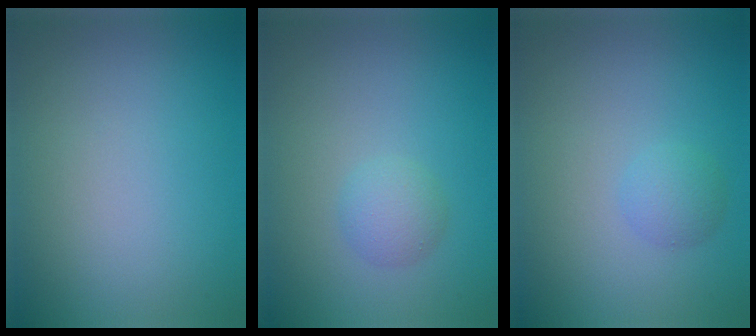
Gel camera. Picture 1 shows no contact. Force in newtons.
{"total": 1.9, "press": 1.9, "slide": 0.0}
{"total": 1.7, "press": 1.7, "slide": 0.0}